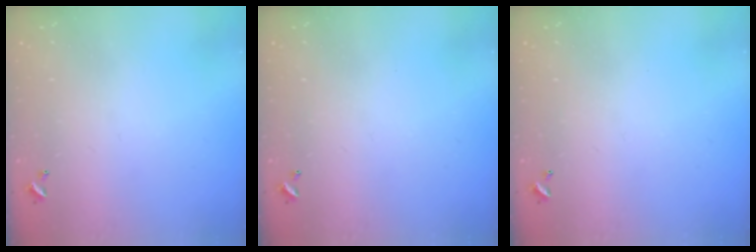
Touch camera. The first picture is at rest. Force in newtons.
{"total": 0.0}
{"total": 0.0}